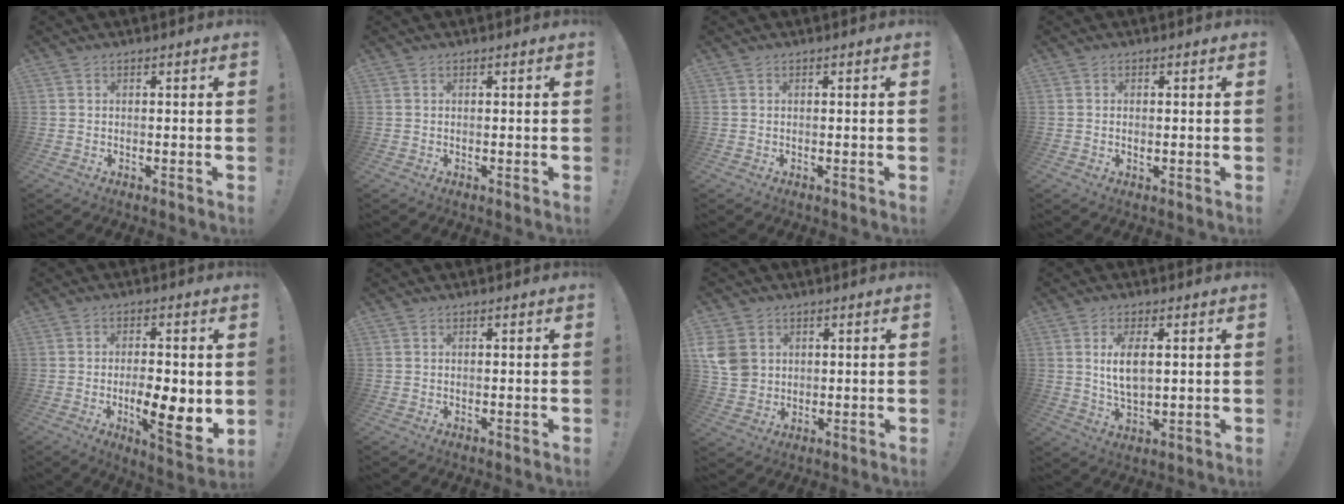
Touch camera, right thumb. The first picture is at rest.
{"total": 0.0}
{"total": 0.0}
{"total": 0.6, "force": [0.1, 0.2, 0.6], "torque": [-0.004, -0.002, 0.001]}
{"total": 11.5, "force": [-2.0, 3.6, 10.7], "torque": [-0.160, -0.007, -0.033]}
{"total": 0.0}
{"total": 8.0, "force": [2.2, 6.9, 3.4], "torque": [-0.077, -0.005, 0.047]}
{"total": 7.1, "force": [1.6, 2.9, 6.3], "torque": [-0.117, -0.010, 0.025]}